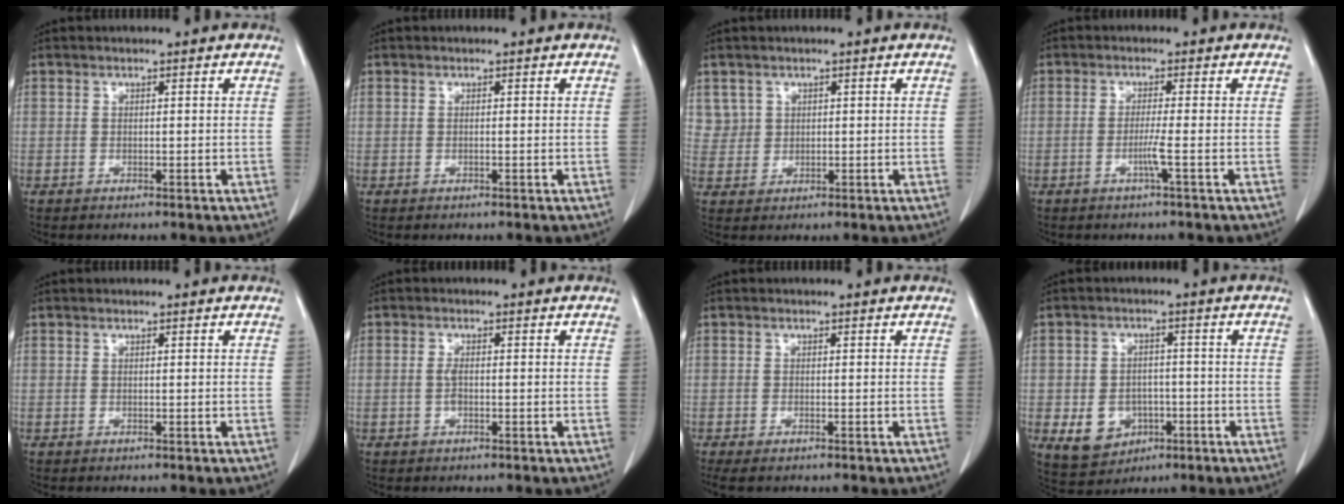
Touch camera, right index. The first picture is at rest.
{"total": 0.0}
{"total": 3.1, "force": [1.5, 2.6, -0.2], "torque": [0.021, 0.004, 0.025]}
{"total": 2.4, "force": [-0.9, -0.8, 2.1], "torque": [-0.041, -0.004, -0.019]}
{"total": 0.0}
{"total": 1.6, "force": [-0.3, 0.6, 1.5], "torque": [-0.033, 0.001, -0.006]}
{"total": 2.1, "force": [-1.5, 0.7, 1.3], "torque": [-0.017, -0.006, -0.019]}
{"total": 6.9, "force": [-2.0, 5.8, 3.0], "torque": [-0.050, 0.011, -0.016]}